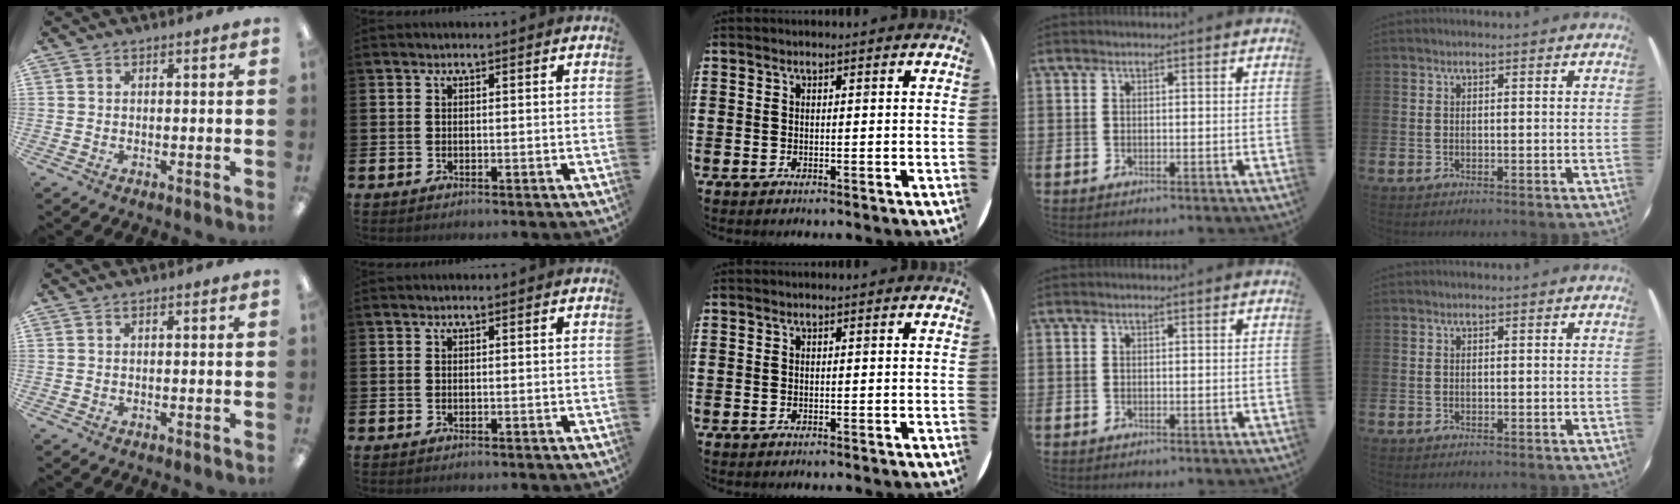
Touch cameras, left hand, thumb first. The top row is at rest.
{}